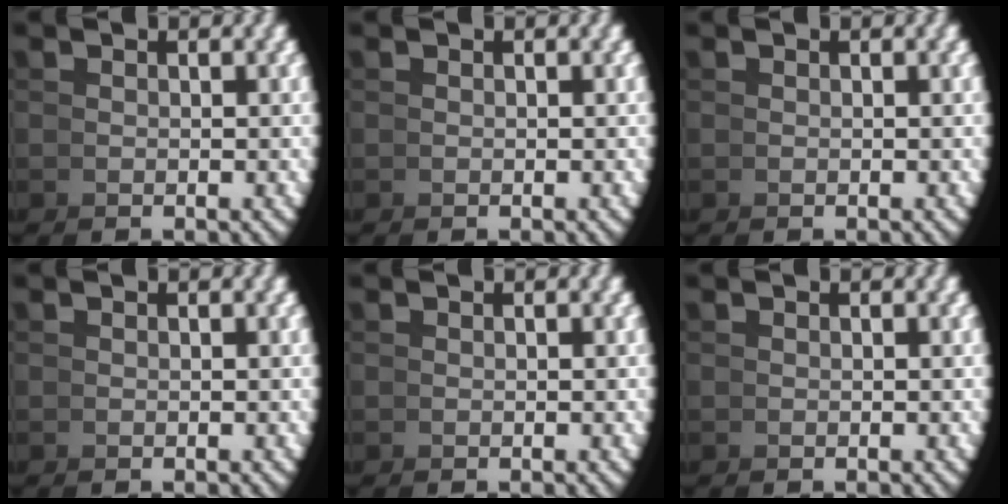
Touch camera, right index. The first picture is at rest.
{"total": 0.0}
{"total": 0.0}
{"total": 0.0}
{"total": 0.0}
{"total": 0.0}